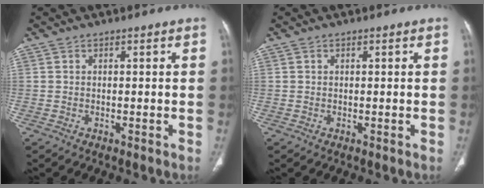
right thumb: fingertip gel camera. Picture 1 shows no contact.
{"total": 0.0}